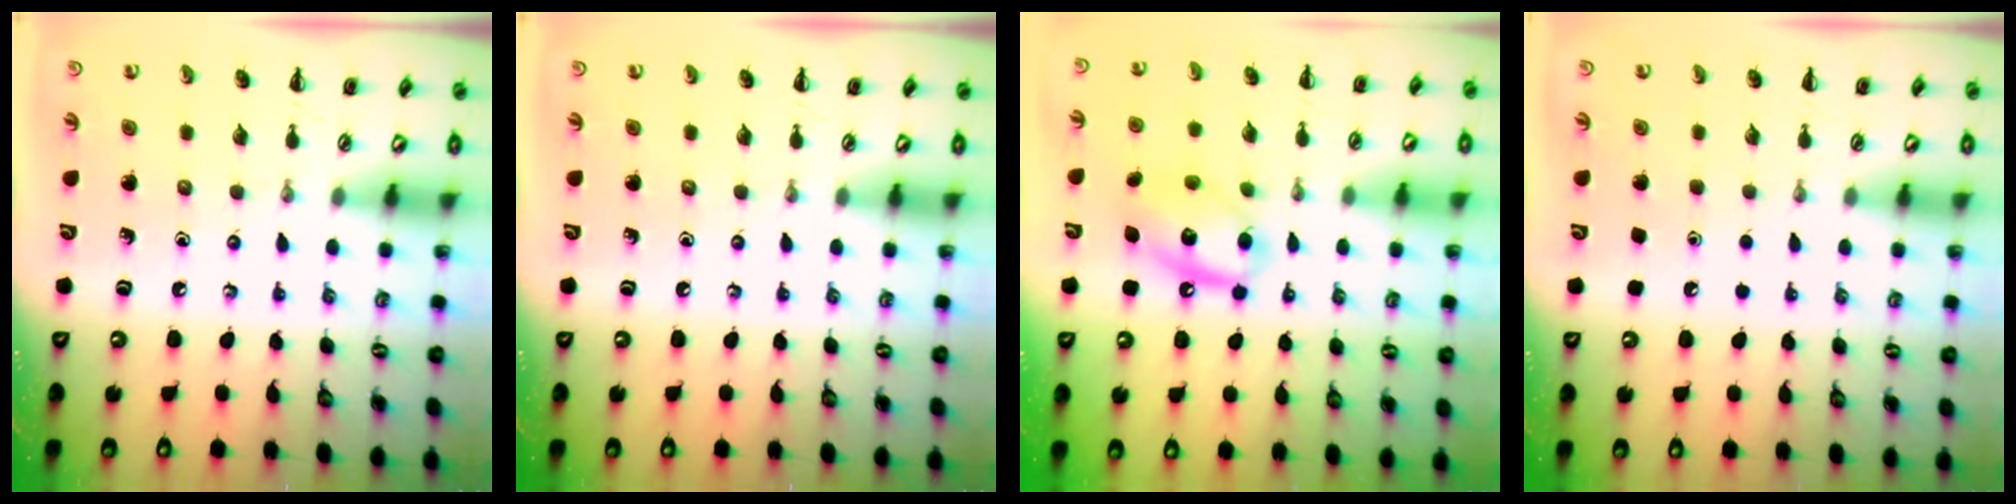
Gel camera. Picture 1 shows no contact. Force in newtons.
{"total": 0.0}
{"total": 12.9, "press": 12.7, "slide": 2.1}
{"total": 1.8, "press": 1.8, "slide": 0.1}